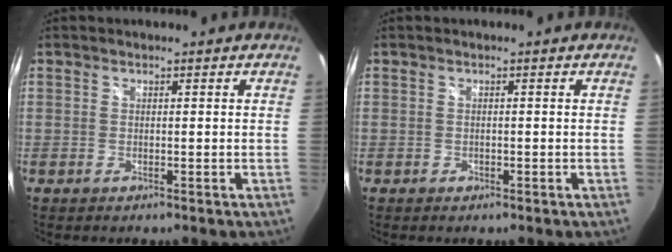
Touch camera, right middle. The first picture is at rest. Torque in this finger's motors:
{"motor_torque": [0.14, -0.06, 0.00, -0.01]}